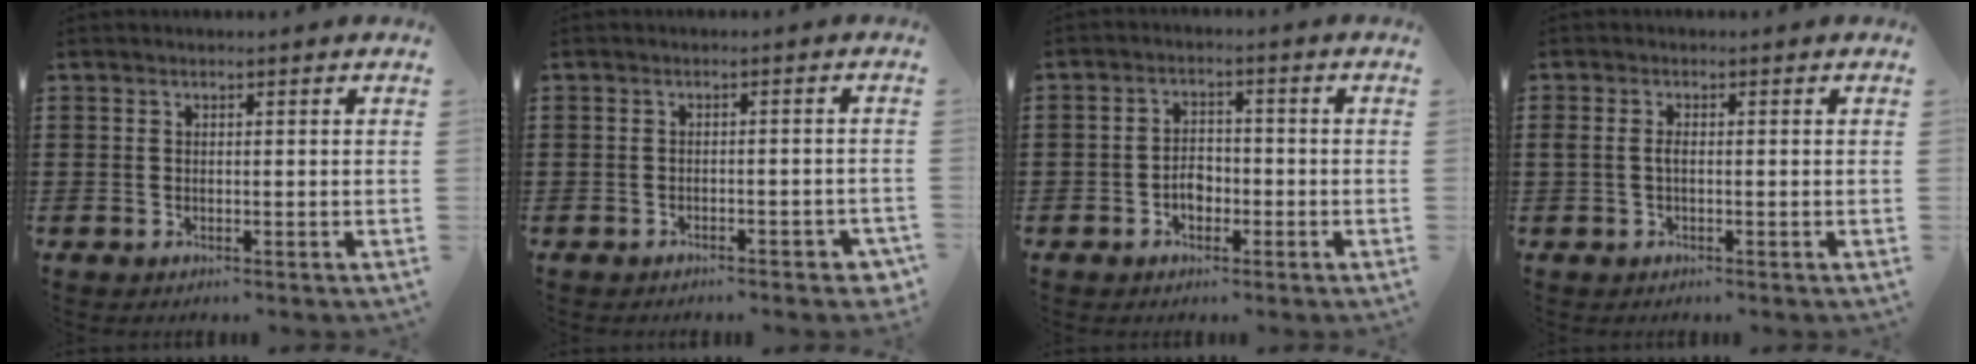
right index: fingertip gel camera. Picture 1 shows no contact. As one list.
[{"total": 1.5, "force": [-1.4, 0.3, 0.6], "torque": [-0.016, 0.000, -0.028]}, {"total": 3.2, "force": [-1.2, 2.3, 1.9], "torque": [-0.032, 0.001, -0.025]}, {"total": 1.4, "force": [-0.2, 0.5, 1.3], "torque": [-0.031, -0.003, -0.007]}]